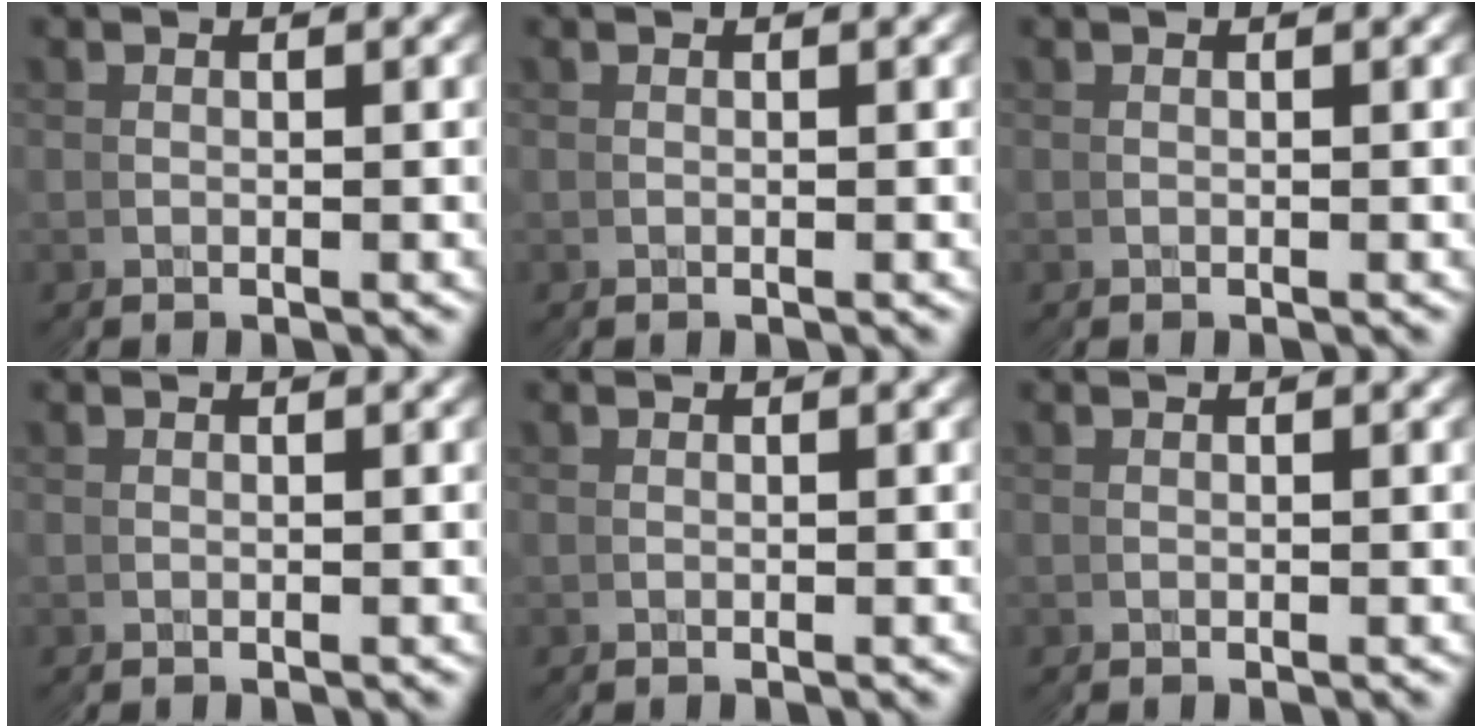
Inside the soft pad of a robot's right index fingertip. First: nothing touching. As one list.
[{"total": 0.0}, {"total": 1.7, "force": [0.1, -1.7, -0.5], "torque": [0.018, -0.004, 0.009]}, {"total": 0.0}, {"total": 0.0}, {"total": 0.0}]